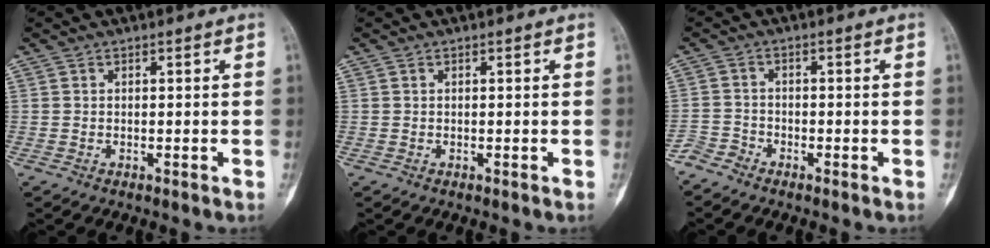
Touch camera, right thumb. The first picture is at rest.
{"total": 0.0}
{"total": 2.6, "force": [-2.5, 0.9, -0.1], "torque": [0.006, -0.002, -0.057]}